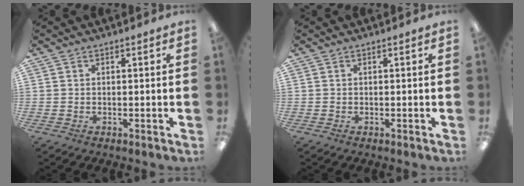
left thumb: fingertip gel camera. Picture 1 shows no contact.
{"total": 0.0}